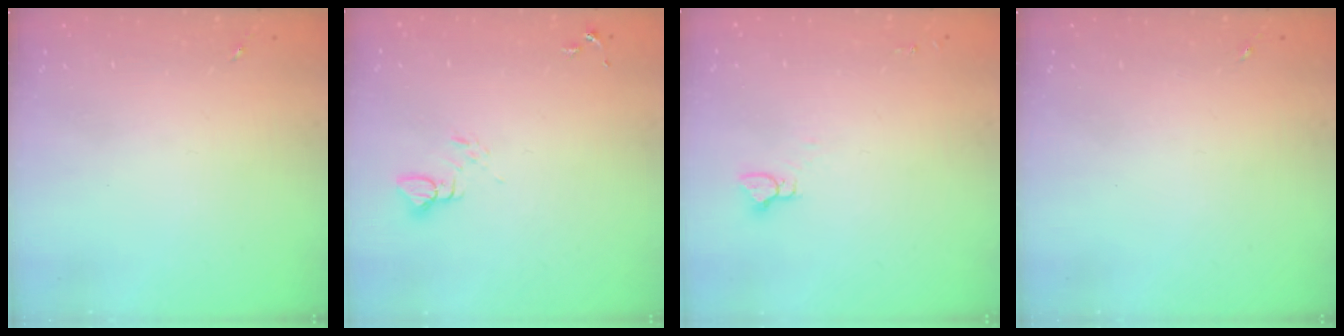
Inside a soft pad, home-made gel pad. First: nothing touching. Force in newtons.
{"total": 3.4, "press": 3.4, "slide": 0.2}
{"total": 3.2, "press": 3.2, "slide": 0.2}
{"total": 0.0}